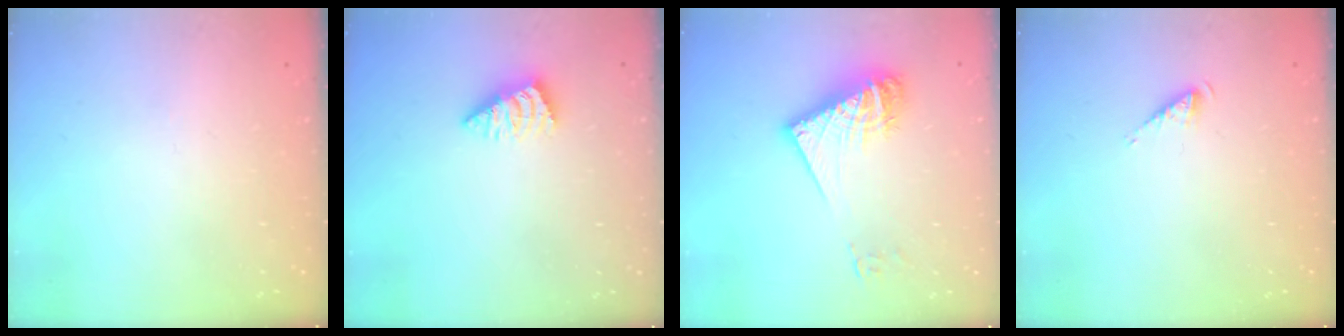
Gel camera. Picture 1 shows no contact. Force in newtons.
{"total": 2.3, "press": 2.2, "slide": 0.4}
{"total": 14.1, "press": 14.1, "slide": 1.2}
{"total": 2.7, "press": 2.7, "slide": 0.4}